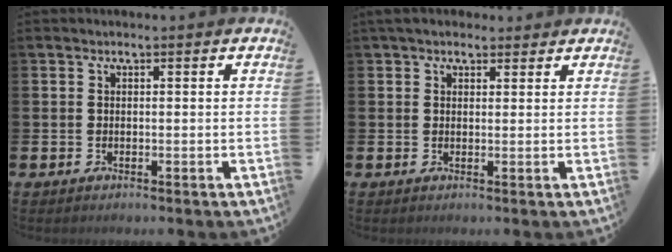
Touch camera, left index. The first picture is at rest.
{"total": 3.1, "force": [2.6, 1.5, 0.5], "torque": [0.004, -0.009, 0.042]}